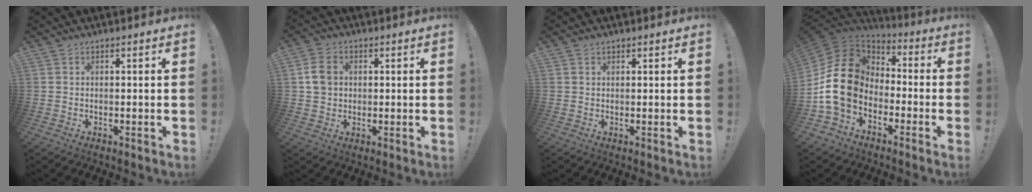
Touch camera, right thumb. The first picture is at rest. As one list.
[{"total": 7.0, "force": [1.1, 6.0, 3.4], "torque": [-0.047, 0.014, 0.026]}, {"total": 0.7, "force": [0.5, 0.5, 0.1], "torque": [0.000, -0.001, 0.008]}, {"total": 17.3, "force": [-1.9, 13.2, 11.0], "torque": [-0.201, 0.022, -0.025]}]